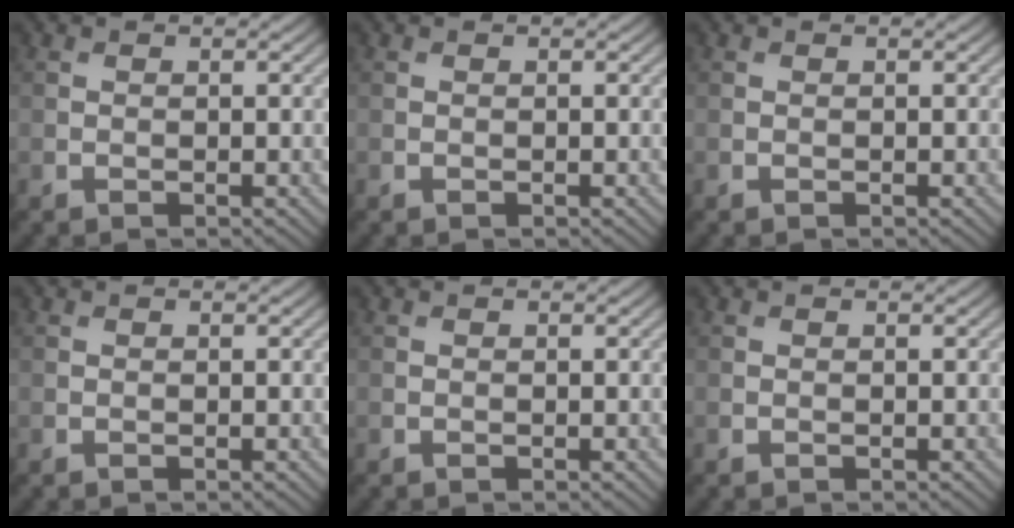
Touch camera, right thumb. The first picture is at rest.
{"total": 0.0}
{"total": 0.0}
{"total": 0.0}
{"total": 0.0}
{"total": 0.0}